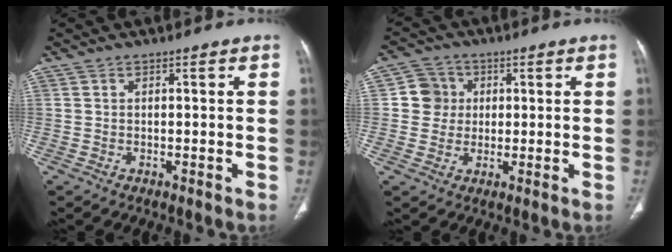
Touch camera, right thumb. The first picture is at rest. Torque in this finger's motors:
{"motor_torque": [0.89, 0.95, 0.29, -0.35, -0.02]}